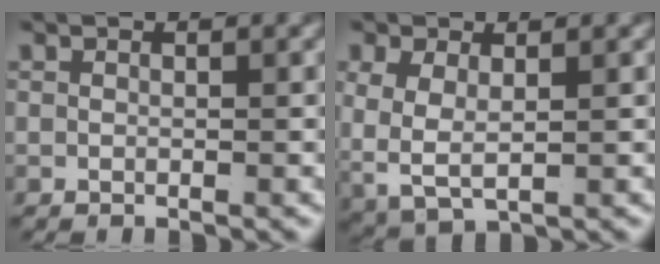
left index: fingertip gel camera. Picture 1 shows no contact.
{"total": 5.5, "force": [0.2, 4.5, 3.2], "torque": [-0.099, -0.019, 0.009]}